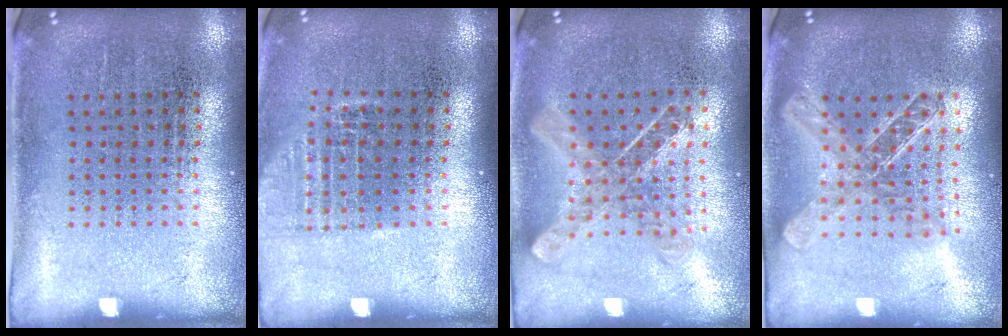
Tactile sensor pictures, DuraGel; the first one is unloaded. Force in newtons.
{"total": 1.1, "press": 1.0, "slide": 0.5}
{"total": 1.0, "press": 1.0, "slide": 0.1}
{"total": 1.9, "press": 1.6, "slide": 1.0}